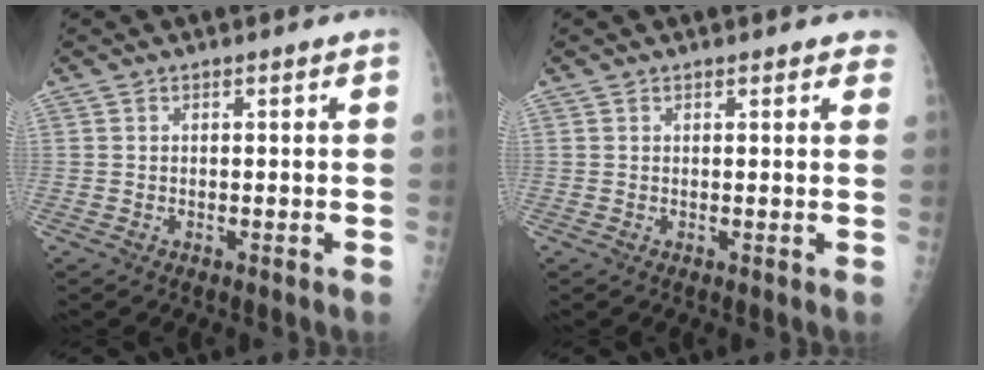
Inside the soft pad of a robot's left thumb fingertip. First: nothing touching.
{"total": 1.7, "force": [1.3, 0.8, 0.8], "torque": [0.009, 0.001, 0.008]}